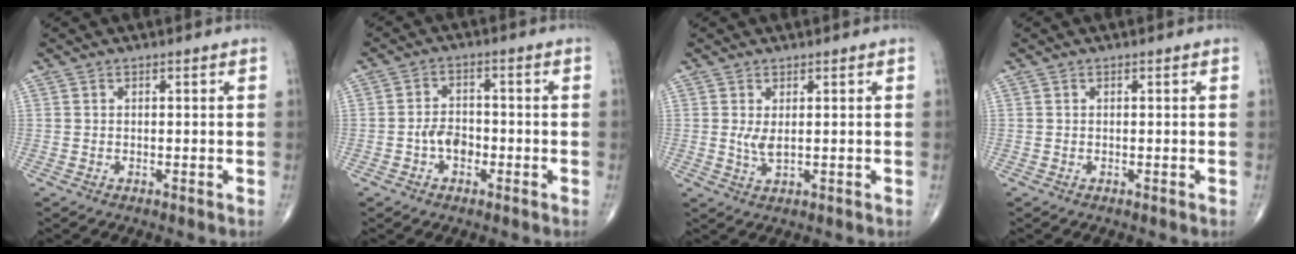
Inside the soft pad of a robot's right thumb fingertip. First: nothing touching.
{"total": 4.6, "force": [-1.6, 3.2, 3.0], "torque": [-0.033, 0.019, -0.033]}
{"total": 2.5, "force": [0.4, 0.9, 2.3], "torque": [-0.044, -0.008, 0.014]}
{"total": 0.0}